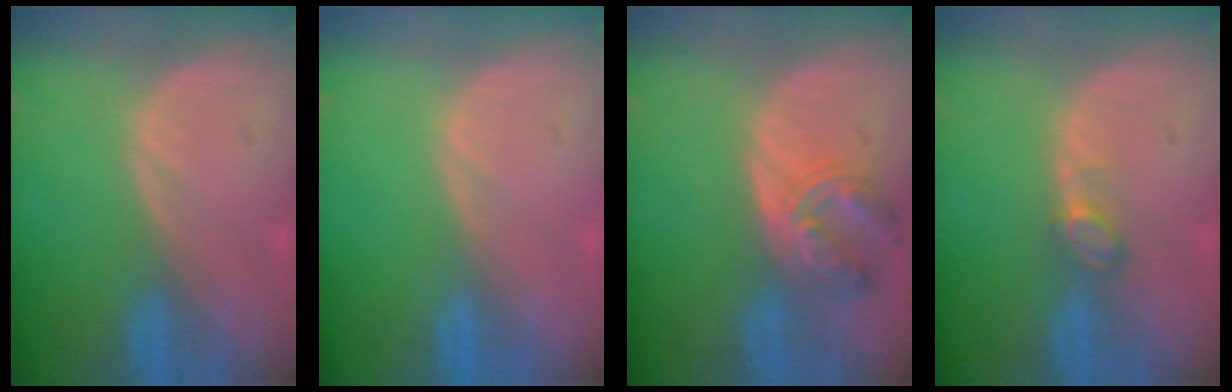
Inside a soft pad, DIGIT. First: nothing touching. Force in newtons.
{"total": 0.0}
{"total": 6.1, "press": 6.0, "slide": 0.7}
{"total": 2.2, "press": 2.2, "slide": 0.3}